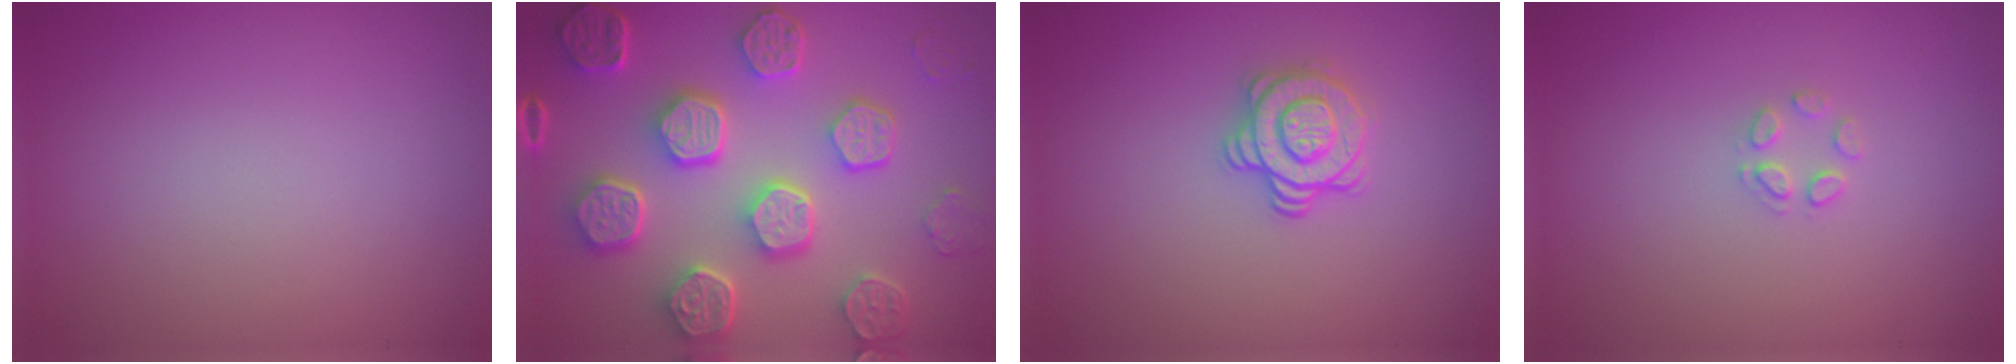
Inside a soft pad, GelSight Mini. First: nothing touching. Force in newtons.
{"total": 8.3, "press": 6.5, "slide": 5.2}
{"total": 2.9, "press": 2.6, "slide": 1.2}
{"total": 1.2, "press": 1.2, "slide": 0.1}